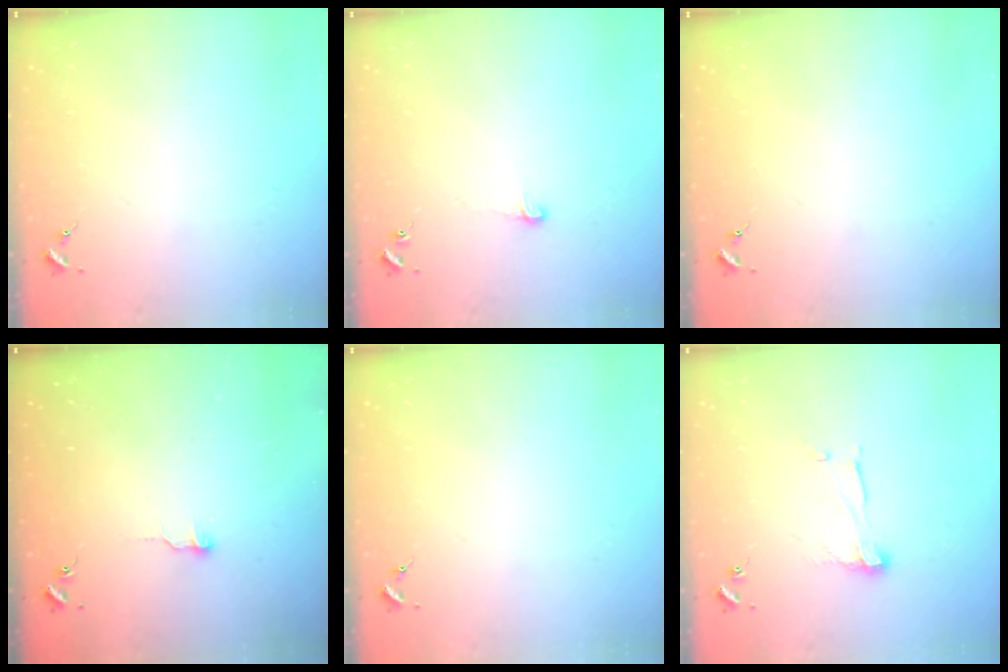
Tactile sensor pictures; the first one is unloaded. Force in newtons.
{"total": 5.4, "press": 5.4, "slide": 0.5}
{"total": 0.0}
{"total": 6.6, "press": 6.6, "slide": 0.4}
{"total": 0.0}
{"total": 6.7, "press": 6.7, "slide": 0.1}